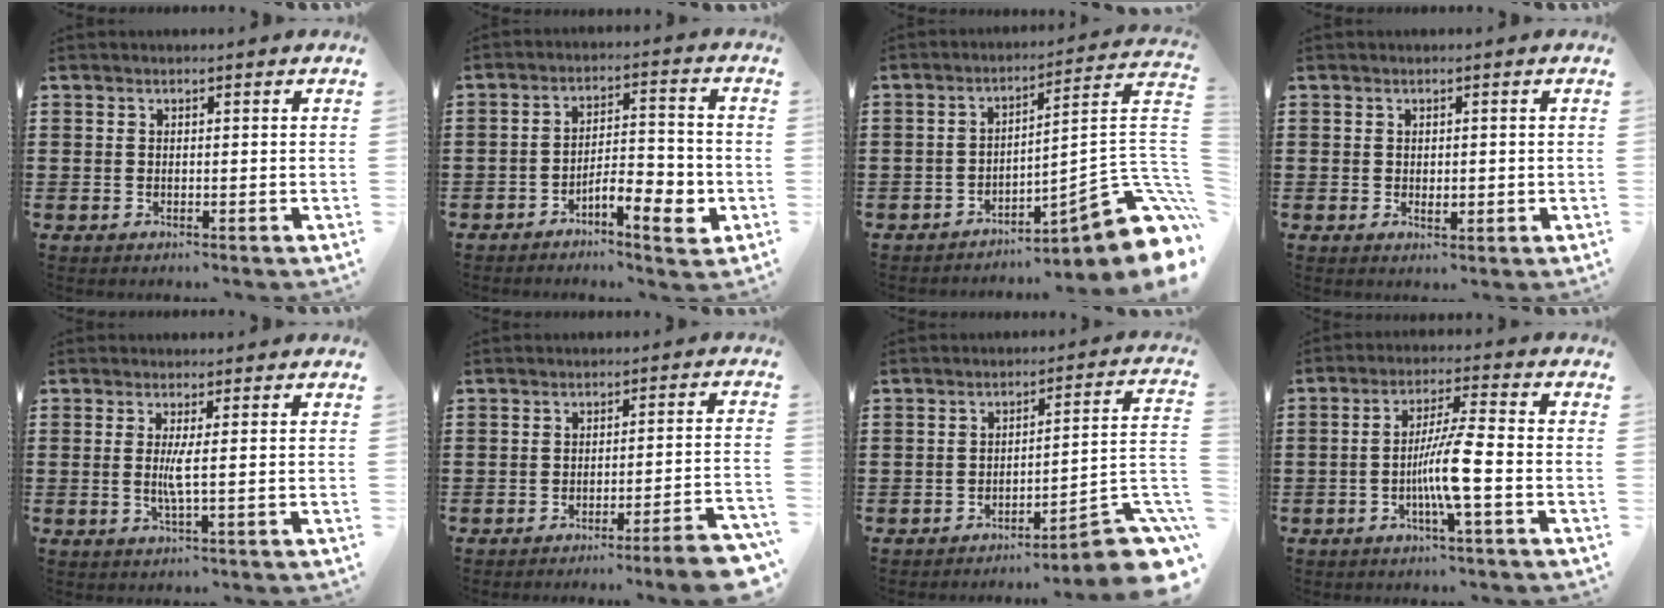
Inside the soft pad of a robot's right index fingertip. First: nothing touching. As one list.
[{"total": 6.7, "force": [-3.7, 1.9, 5.3], "torque": [-0.084, 0.008, -0.063]}, {"total": 9.1, "force": [-4.3, 2.6, 7.6], "torque": [-0.098, -0.017, -0.083]}, {"total": 1.4, "force": [-0.1, 0.7, 1.3], "torque": [-0.024, 0.003, -0.001]}, {"total": 3.2, "force": [0.1, -0.2, 3.2], "torque": [-0.067, -0.011, -0.004]}, {"total": 4.6, "force": [-3.7, -0.6, 2.8], "torque": [-0.046, -0.018, -0.071]}, {"total": 6.5, "force": [-4.6, 0.9, 4.5], "torque": [-0.063, -0.016, -0.090]}, {"total": 7.8, "force": [-2.4, 0.2, 7.5], "torque": [-0.140, -0.009, -0.049]}]